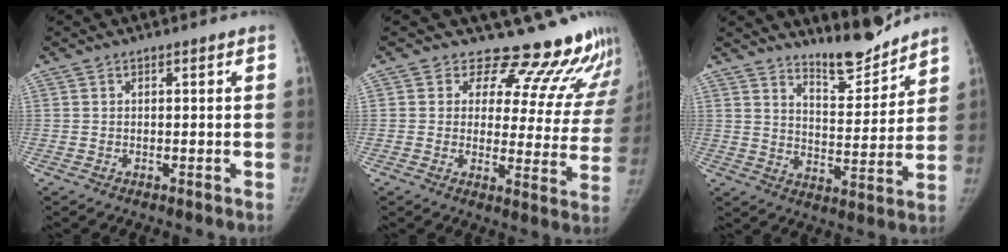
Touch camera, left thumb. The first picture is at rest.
{"total": 18.2, "force": [16.4, 6.7, 4.0], "torque": [0.014, -0.130, 0.179]}
{"total": 9.6, "force": [8.9, 2.0, 3.0], "torque": [-0.022, -0.074, 0.153]}